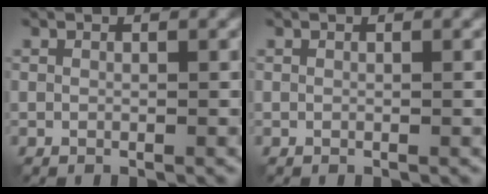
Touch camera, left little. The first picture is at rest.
{"total": 0.0}